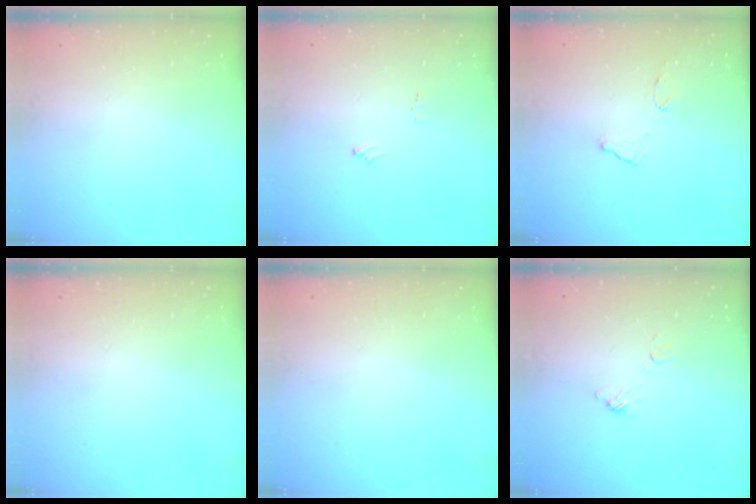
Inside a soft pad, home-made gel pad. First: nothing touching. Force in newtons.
{"total": 5.6, "press": 5.6, "slide": 0.2}
{"total": 8.7, "press": 8.7, "slide": 0.5}
{"total": 0.0}
{"total": 0.0}
{"total": 4.9, "press": 4.9, "slide": 0.4}